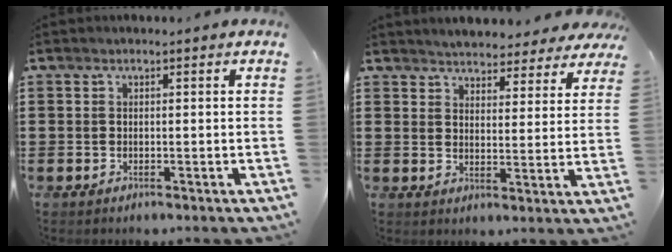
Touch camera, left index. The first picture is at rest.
{"total": 3.7, "force": [3.7, 0.1, 0.0], "torque": [-0.020, -0.022, 0.065]}